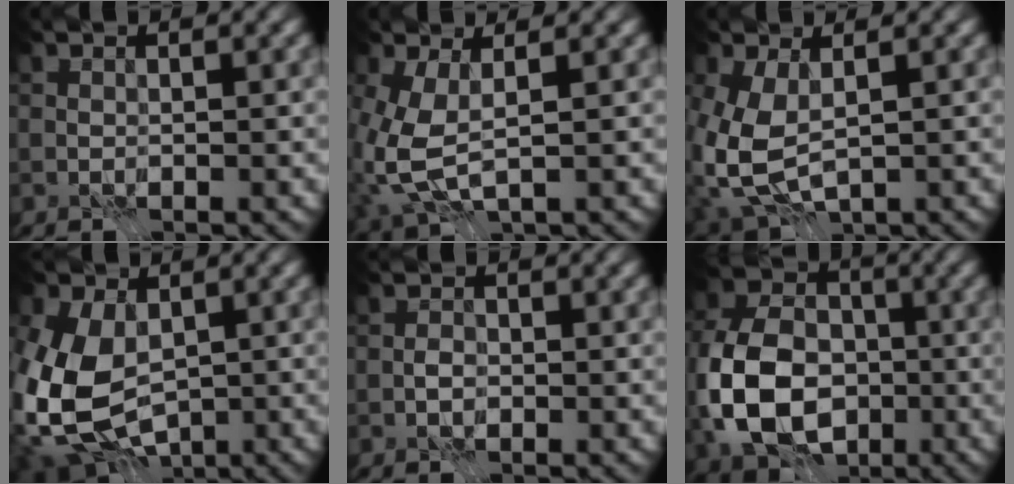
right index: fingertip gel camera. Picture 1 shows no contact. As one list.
[{"total": 5.1, "force": [-0.6, 2.5, 4.4], "torque": [-0.121, -0.009, -0.009]}, {"total": 6.0, "force": [-0.1, 3.5, 4.9], "torque": [-0.125, -0.011, 0.000]}, {"total": 11.9, "force": [-0.9, 8.3, 8.4], "torque": [-0.170, -0.023, -0.005]}, {"total": 1.2, "force": [-0.8, 0.6, 0.7], "torque": [-0.011, 0.002, -0.019]}, {"total": 11.9, "force": [-3.1, 8.5, 7.7], "torque": [-0.172, -0.011, -0.069]}]